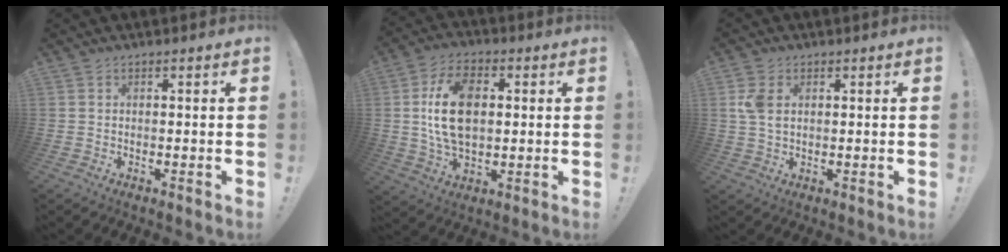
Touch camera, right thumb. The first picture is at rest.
{"total": 15.5, "force": [1.6, 9.9, 11.8], "torque": [-0.220, 0.007, 0.029]}
{"total": 4.9, "force": [1.5, 3.2, 3.4], "torque": [-0.061, 0.006, 0.028]}